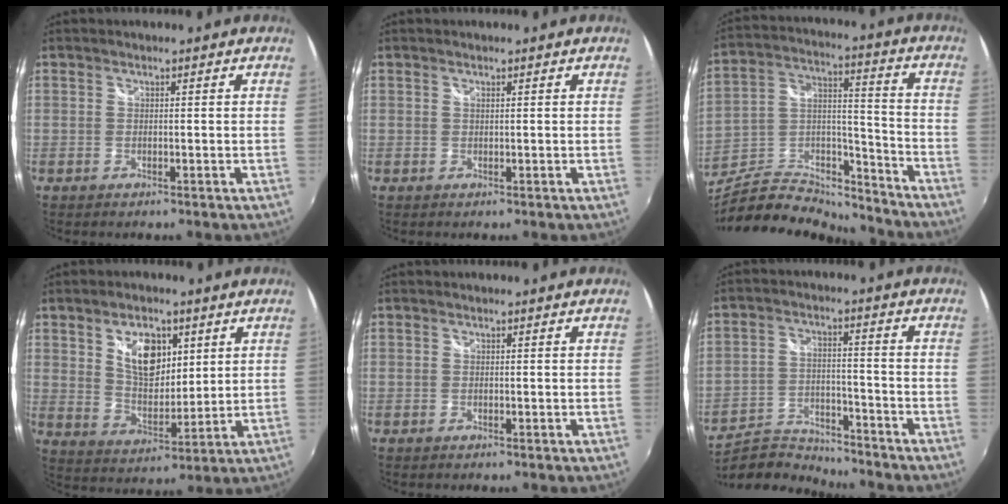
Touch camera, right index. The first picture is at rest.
{"total": 0.0}
{"total": 18.8, "force": [-15.6, 7.2, 7.7], "torque": [-0.155, 0.037, -0.254]}
{"total": 10.2, "force": [4.3, 5.9, 7.2], "torque": [-0.117, 0.006, 0.083]}
{"total": 0.0}
{"total": 11.2, "force": [-10.7, 2.9, 1.8], "torque": [-0.057, 0.007, -0.182]}